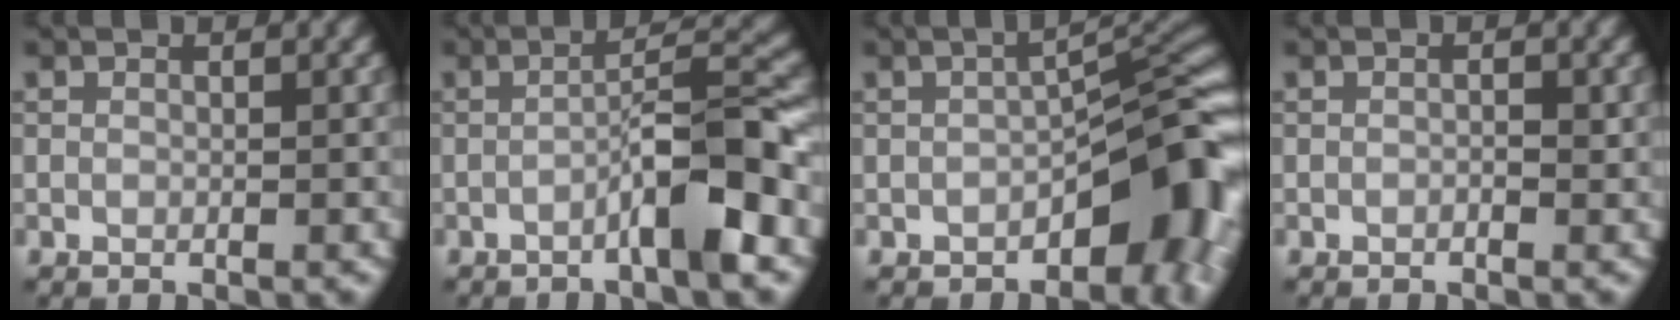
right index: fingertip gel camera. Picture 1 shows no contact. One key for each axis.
{"total": 6.0, "fx": -2.3, "fy": 0.6, "fz": 5.5, "tx": -0.085, "ty": 0.020, "tz": -0.044}
{"total": 8.7, "fx": -3.3, "fy": 3.8, "fz": 7.1, "tx": -0.069, "ty": 0.011, "tz": -0.056}
{"total": 0.6, "fx": -0.2, "fy": 0.2, "fz": 0.5, "tx": -0.011, "ty": 0.000, "tz": -0.004}